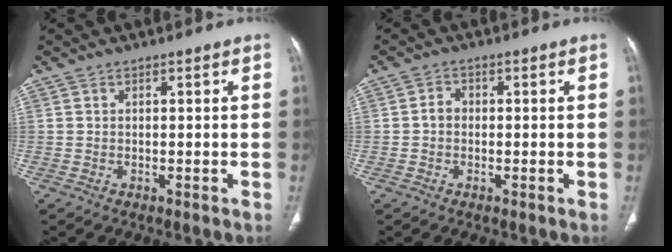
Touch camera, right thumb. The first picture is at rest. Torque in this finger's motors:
{"motor_torque": [0.23, -0.02, 0.54, -0.18, 0.05]}